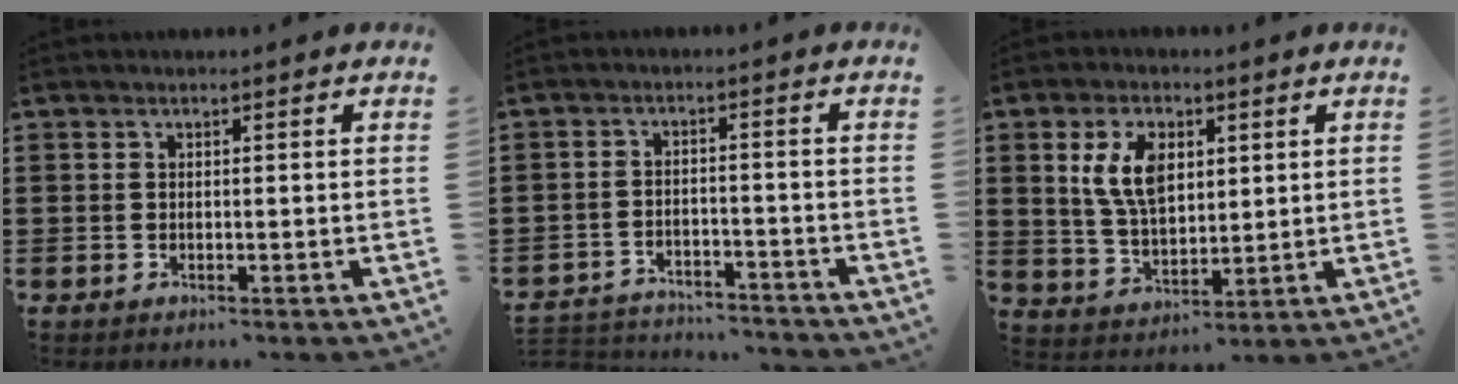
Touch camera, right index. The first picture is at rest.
{"total": 3.9, "force": [-3.9, 0.3, 0.2], "torque": [-0.017, -0.003, -0.085]}
{"total": 8.4, "force": [2.6, 4.8, 6.3], "torque": [-0.143, 0.013, 0.046]}